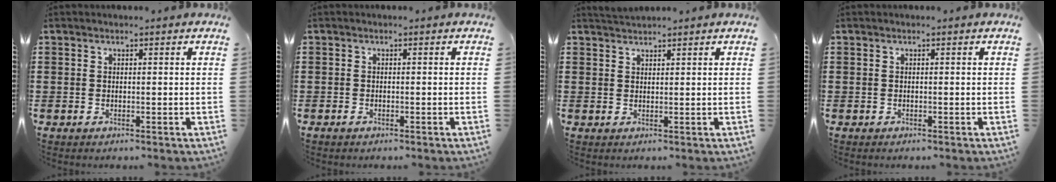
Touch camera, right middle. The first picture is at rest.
{"total": 0.5, "force": [-0.4, 0.2, 0.3], "torque": [-0.006, -0.003, -0.008]}
{"total": 1.7, "force": [1.6, 0.2, 0.3], "torque": [-0.010, 0.003, 0.031]}
{"total": 0.0}